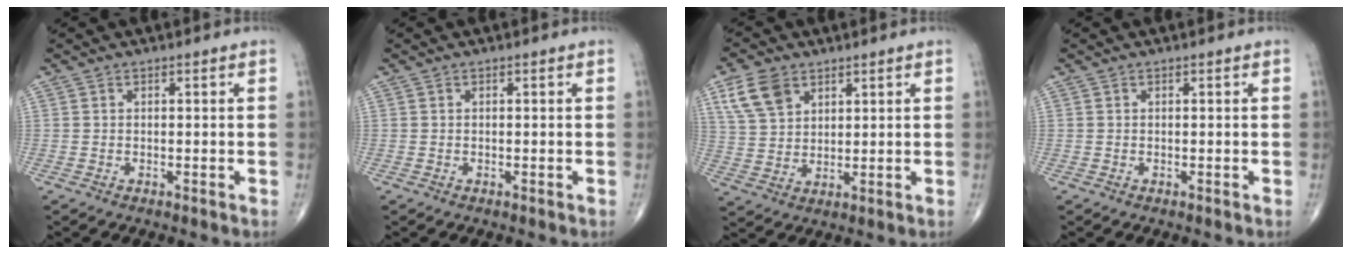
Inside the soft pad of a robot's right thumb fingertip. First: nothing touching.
{"total": 0.0}
{"total": 8.4, "force": [4.4, 5.5, 4.6], "torque": [-0.077, -0.011, 0.092]}
{"total": 0.0}